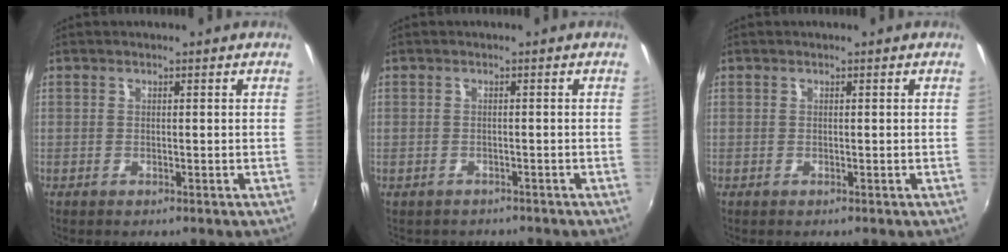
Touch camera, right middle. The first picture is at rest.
{"total": 2.0, "force": [-1.3, 1.5, 0.1], "torque": [-0.009, -0.001, -0.018]}
{"total": 0.0}